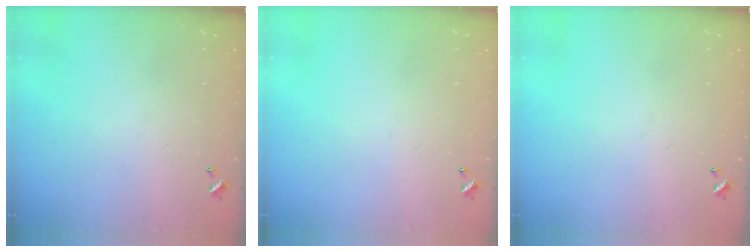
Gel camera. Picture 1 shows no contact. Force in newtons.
{"total": 0.0}
{"total": 0.0}